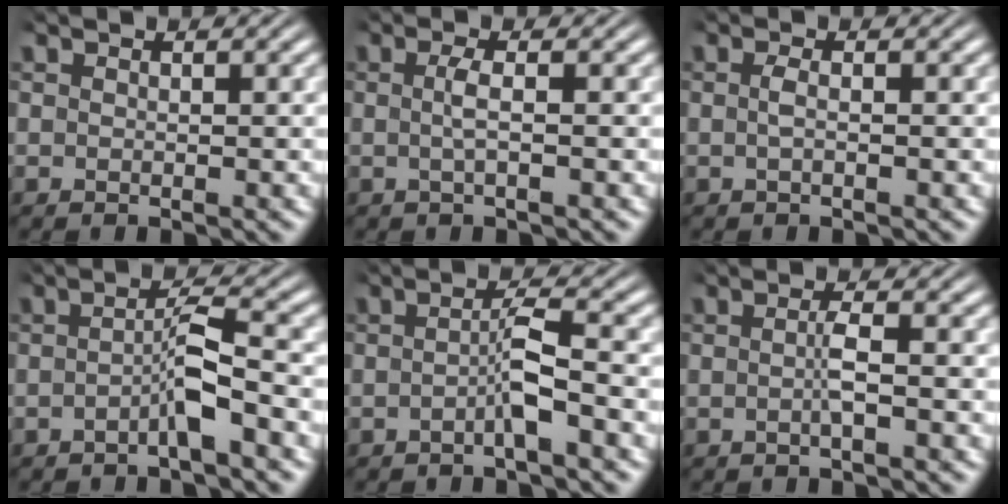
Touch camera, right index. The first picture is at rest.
{"total": 1.7, "force": [-0.4, -0.3, 1.6], "torque": [-0.032, -0.002, -0.004]}
{"total": 1.1, "force": [-0.4, -0.3, 0.9], "torque": [-0.022, -0.005, -0.006]}
{"total": 2.7, "force": [-1.2, -0.4, 2.3], "torque": [-0.033, 0.005, -0.025]}
{"total": 2.5, "force": [-1.1, -0.4, 2.2], "torque": [-0.031, 0.006, -0.022]}
{"total": 1.7, "force": [-0.7, -0.3, 1.5], "torque": [-0.026, 0.002, -0.014]}